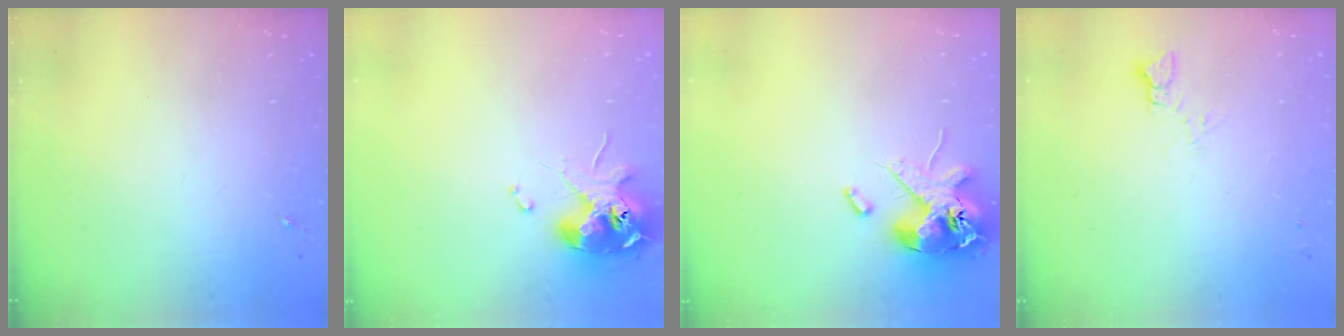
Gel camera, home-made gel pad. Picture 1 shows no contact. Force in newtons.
{"total": 11.1, "press": 11.0, "slide": 1.6}
{"total": 13.4, "press": 13.2, "slide": 2.3}
{"total": 4.1, "press": 4.0, "slide": 0.4}